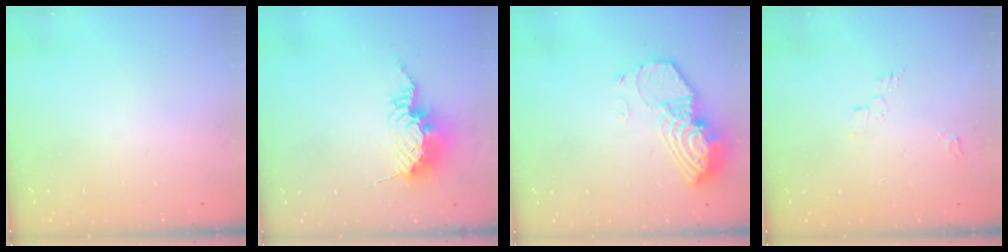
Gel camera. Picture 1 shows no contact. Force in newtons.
{"total": 12.2, "press": 12.1, "slide": 1.2}
{"total": 12.9, "press": 12.8, "slide": 0.9}
{"total": 3.5, "press": 3.5, "slide": 0.3}